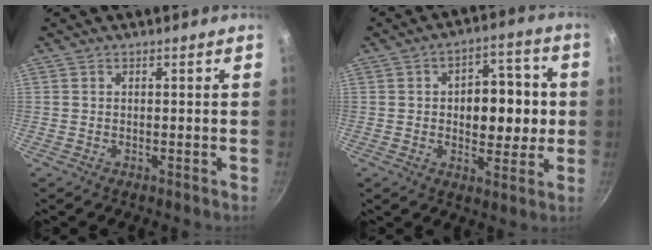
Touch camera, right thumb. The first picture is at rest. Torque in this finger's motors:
{"motor_torque": [-0.71, 0.80, 0.55, 0.67, 0.06]}